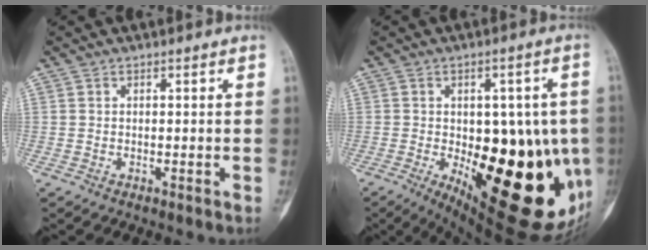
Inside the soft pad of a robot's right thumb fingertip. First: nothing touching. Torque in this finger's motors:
{"motor_torque": [-0.13, 2.45, 1.59, -1.18, 0.13]}